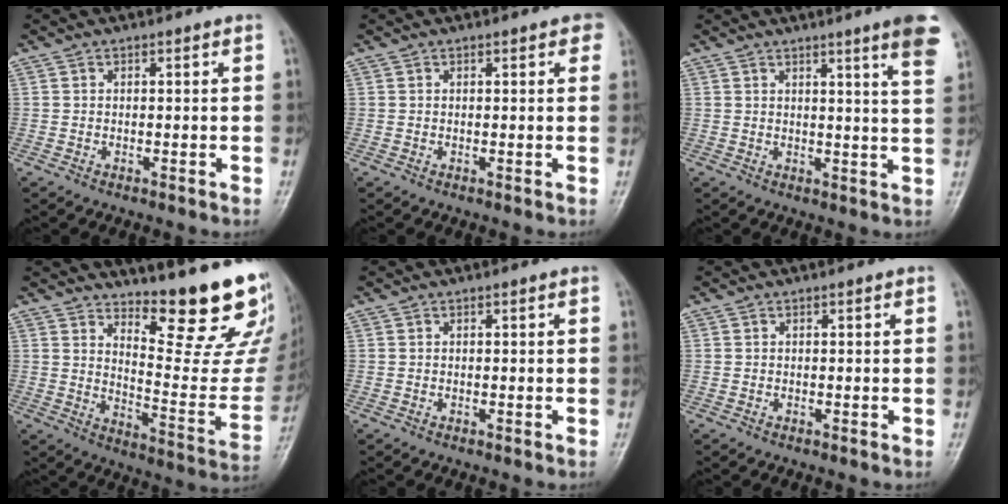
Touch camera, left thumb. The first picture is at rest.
{"total": 2.1, "force": [1.1, 1.0, 1.5], "torque": [-0.006, 0.001, 0.009]}
{"total": 8.5, "force": [5.4, 0.0, 6.6], "torque": [-0.074, -0.025, 0.057]}
{"total": 19.9, "force": [14.9, 4.5, 12.3], "torque": [-0.130, -0.142, 0.211]}
{"total": 0.0}
{"total": 0.0}